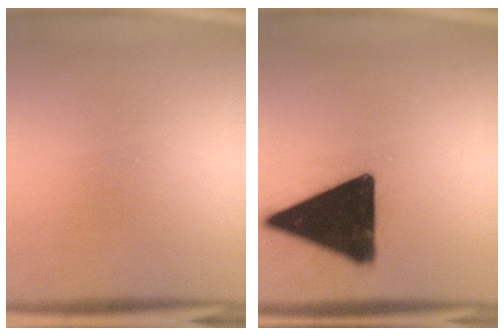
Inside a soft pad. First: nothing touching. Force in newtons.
{"total": 19.7}